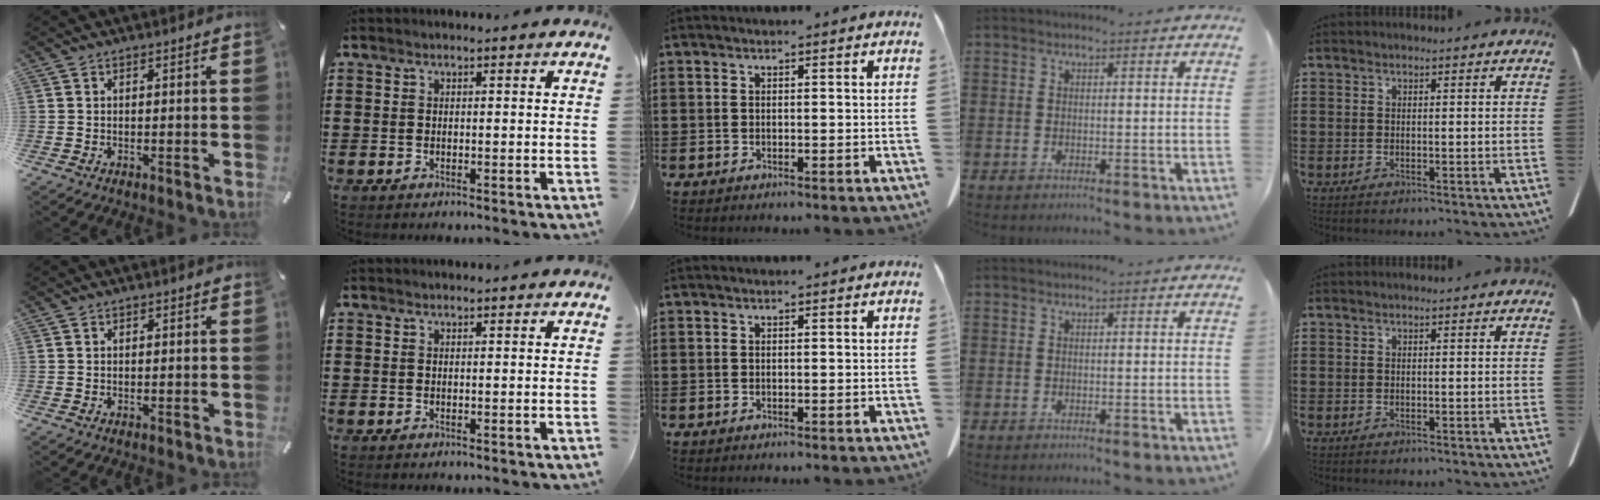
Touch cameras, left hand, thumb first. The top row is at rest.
{}